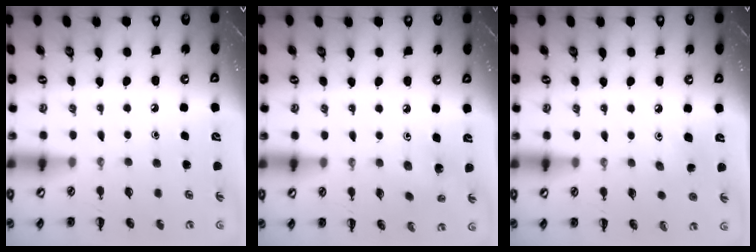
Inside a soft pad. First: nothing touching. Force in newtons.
{"total": 2.0, "press": 1.9, "slide": 0.6}
{"total": 2.9, "press": 2.8, "slide": 0.8}